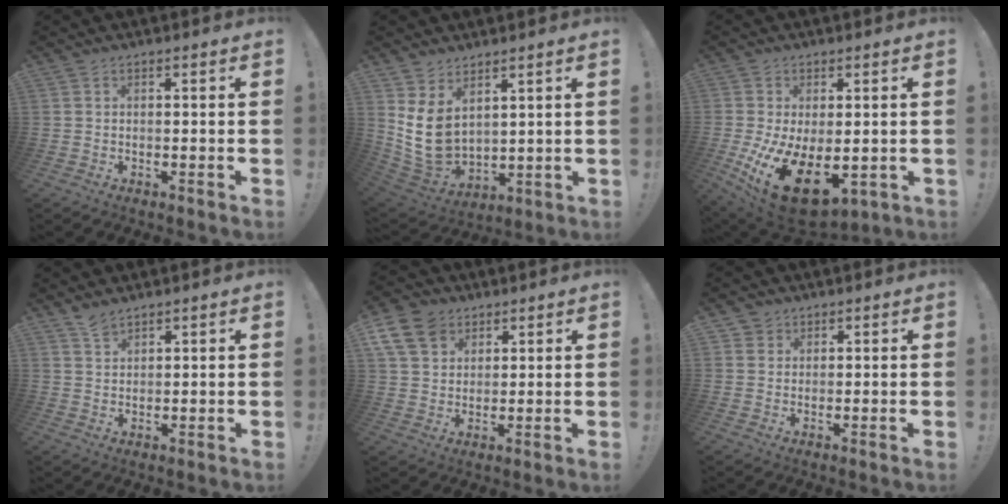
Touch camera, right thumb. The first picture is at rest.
{"total": 11.4, "force": [3.7, 7.9, 7.3], "torque": [-0.160, -0.039, 0.076]}
{"total": 15.3, "force": [-3.2, 8.1, 12.7], "torque": [-0.205, -0.008, -0.037]}
{"total": 3.4, "force": [3.0, 1.0, 1.4], "torque": [-0.015, -0.021, 0.054]}
{"total": 11.0, "force": [5.7, 8.1, 4.9], "torque": [-0.092, -0.029, 0.114]}
{"total": 4.6, "force": [2.4, 3.9, 0.3], "torque": [-0.001, -0.018, 0.046]}